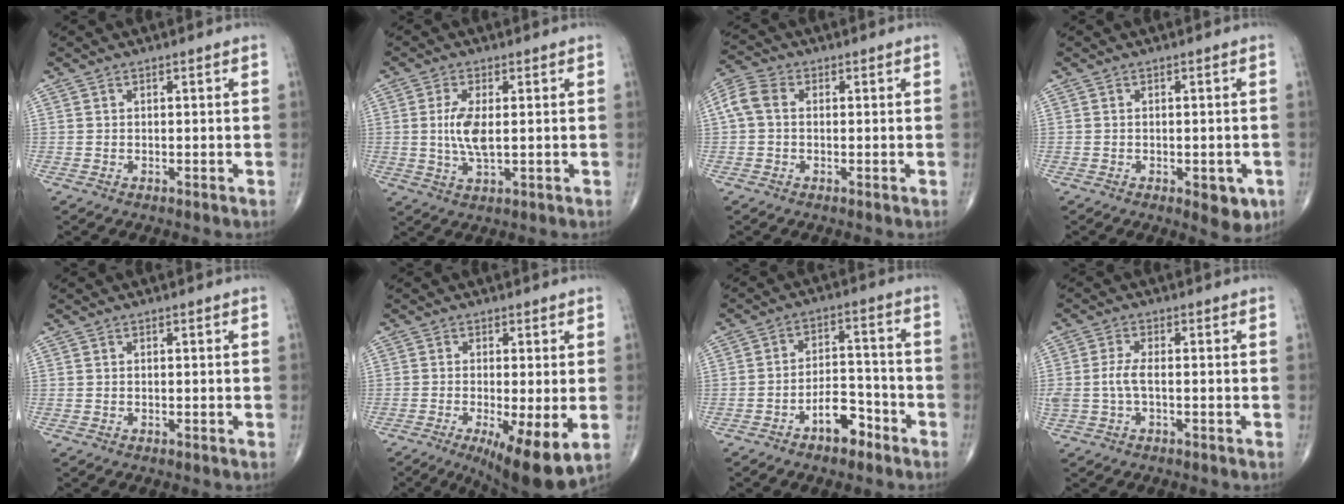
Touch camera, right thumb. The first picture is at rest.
{"total": 6.0, "force": [0.4, 2.2, 5.5], "torque": [-0.122, -0.010, 0.009]}
{"total": 5.2, "force": [0.4, 3.7, 3.6], "torque": [-0.085, 0.017, -0.001]}
{"total": 4.7, "force": [-1.8, 2.2, 3.8], "torque": [-0.028, -0.002, -0.016]}
{"total": 0.0}
{"total": 11.0, "force": [-3.3, 2.8, 10.1], "torque": [-0.161, -0.021, -0.046]}
{"total": 7.3, "force": [-4.5, 3.6, 4.5], "torque": [-0.056, 0.043, -0.074]}
{"total": 3.9, "force": [-0.5, 1.6, 3.5], "torque": [-0.095, 0.007, -0.011]}